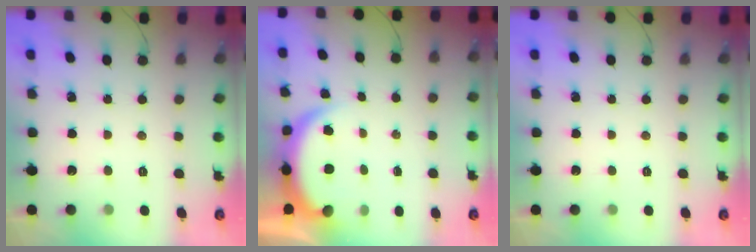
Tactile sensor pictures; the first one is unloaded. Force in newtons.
{"total": 5.1, "press": 5.0, "slide": 0.4}
{"total": 0.0}